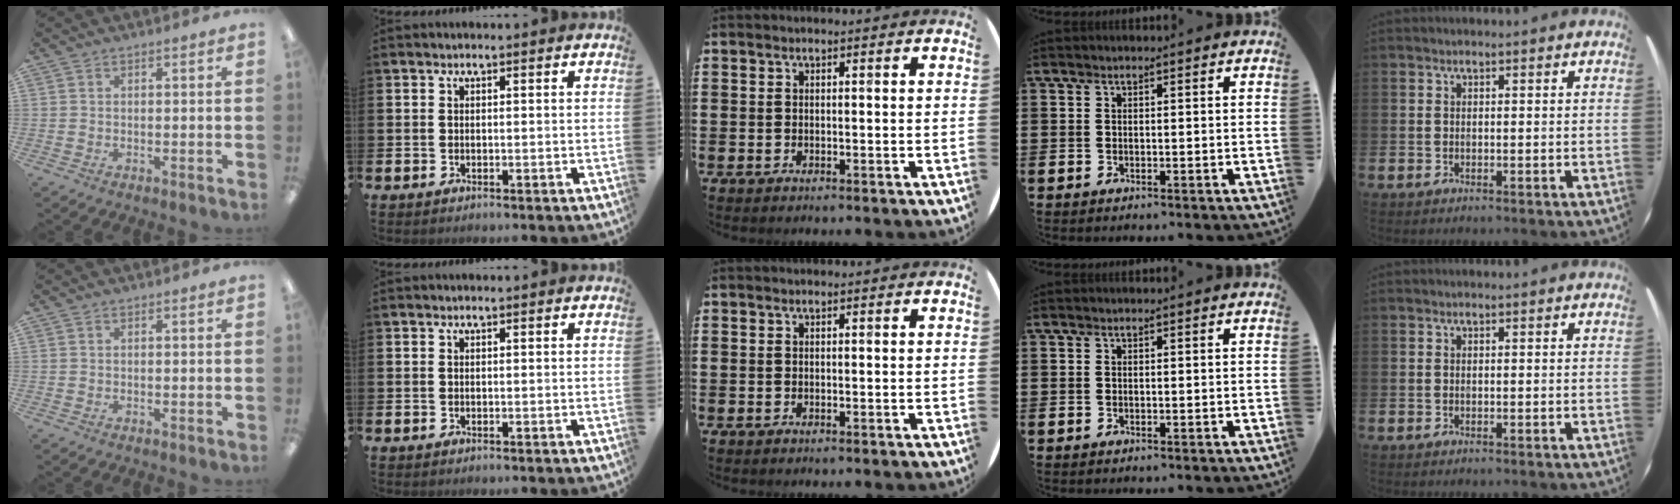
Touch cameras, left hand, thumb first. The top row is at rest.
{}